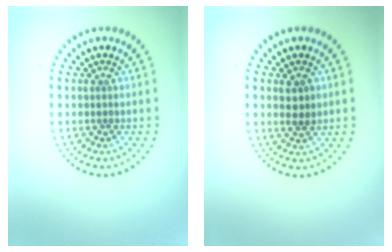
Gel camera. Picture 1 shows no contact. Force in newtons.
{"total": 1.9, "press": 1.9, "slide": 0.4}